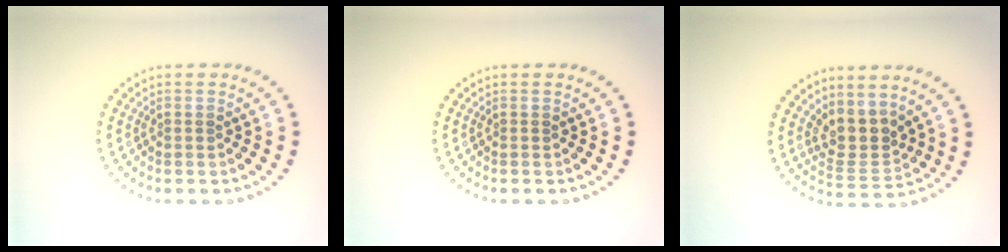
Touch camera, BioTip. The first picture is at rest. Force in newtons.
{"total": 0.0}
{"total": 3.2, "press": 2.4, "slide": 2.1}